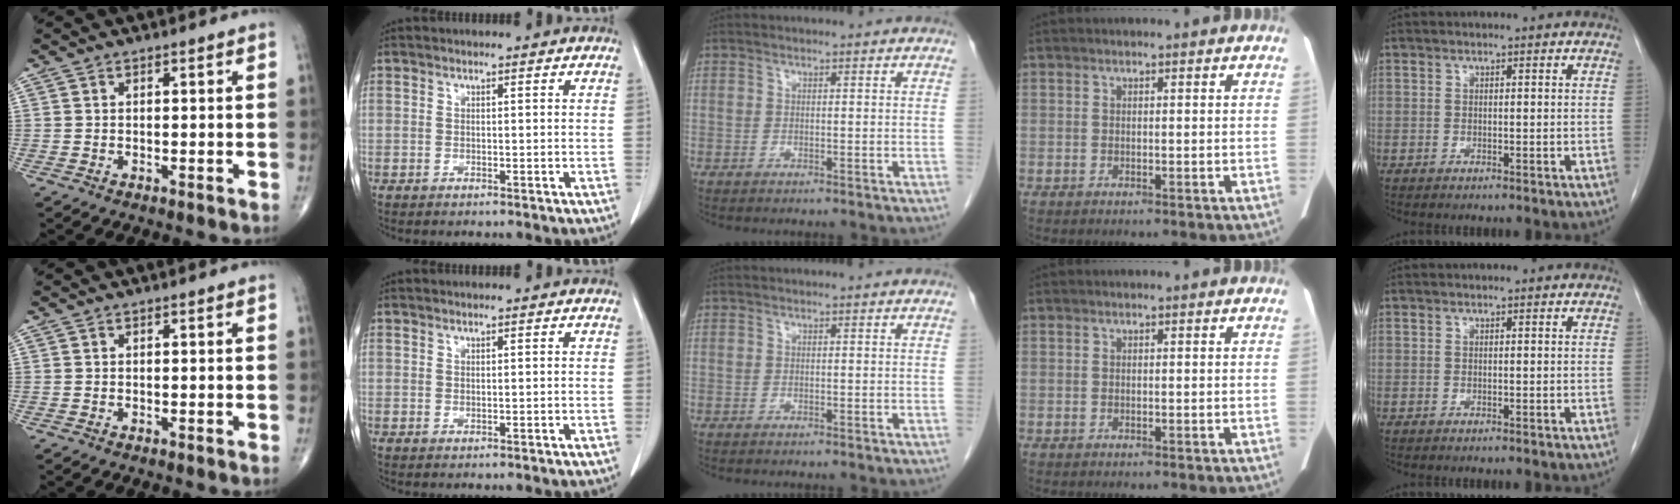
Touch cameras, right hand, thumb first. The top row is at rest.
{}